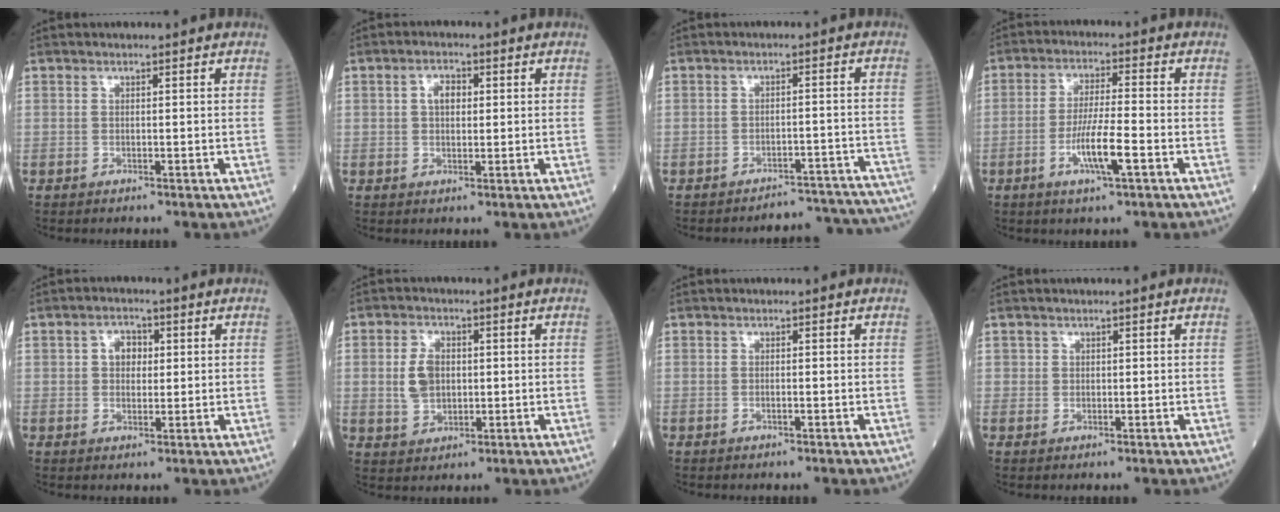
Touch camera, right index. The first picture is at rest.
{"total": 3.1, "force": [0.7, 1.8, 2.4], "torque": [-0.042, 0.008, 0.012]}
{"total": 12.7, "force": [-12.6, 1.5, 0.0], "torque": [0.031, 0.034, -0.143]}
{"total": 7.3, "force": [-2.7, 0.4, 6.8], "torque": [-0.130, -0.008, -0.050]}
{"total": 3.5, "force": [0.8, 2.4, 2.4], "torque": [-0.037, 0.011, 0.013]}
{"total": 5.3, "force": [0.4, 3.6, 3.9], "torque": [-0.082, 0.008, 0.012]}
{"total": 0.5, "force": [-0.2, 0.0, 0.5], "torque": [-0.013, -0.001, -0.002]}
{"total": 0.9, "force": [0.3, 0.8, 0.0], "torque": [0.011, 0.002, 0.001]}